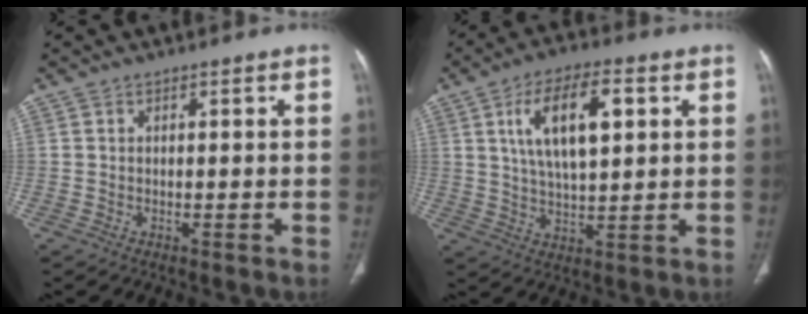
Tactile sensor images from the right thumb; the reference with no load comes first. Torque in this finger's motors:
{"motor_torque": [-0.94, 2.58, 1.45, 0.57, 0.43]}